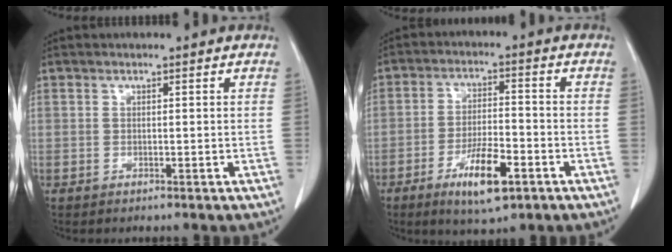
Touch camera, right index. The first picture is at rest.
{"total": 8.7, "force": [-4.5, 2.1, 7.2], "torque": [-0.133, -0.008, -0.074]}